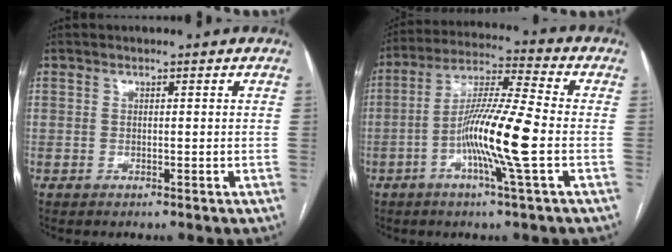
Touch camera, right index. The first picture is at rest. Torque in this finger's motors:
{"motor_torque": [1.83, -0.31, 0.93, 0.21]}